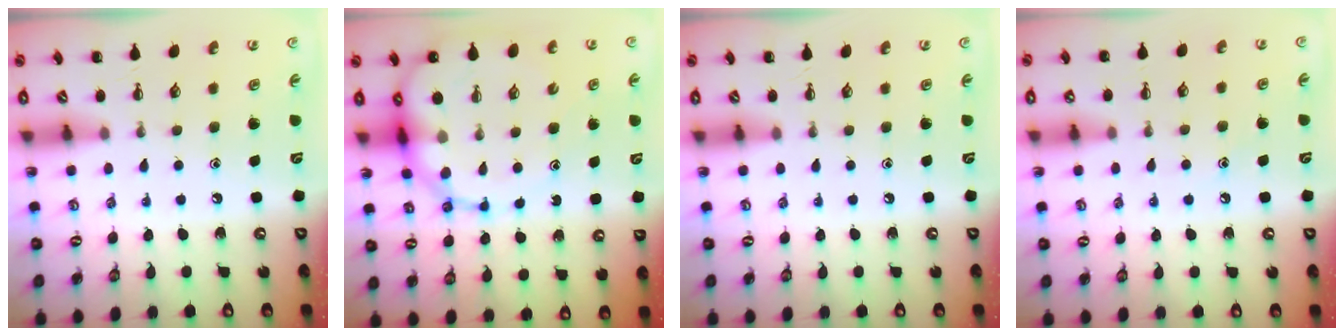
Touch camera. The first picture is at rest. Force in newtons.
{"total": 14.4, "press": 13.8, "slide": 4.2}
{"total": 0.0}
{"total": 6.7, "press": 6.5, "slide": 1.5}